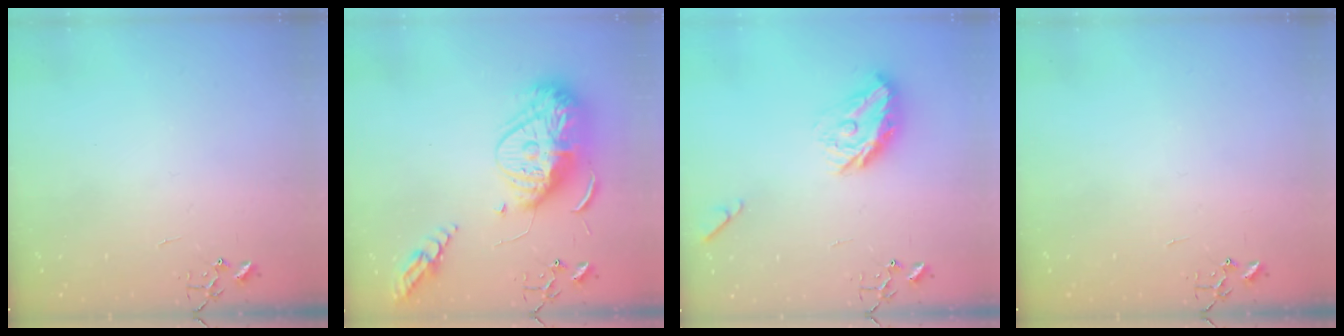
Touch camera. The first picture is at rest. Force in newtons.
{"total": 19.6, "press": 19.5, "slide": 1.9}
{"total": 13.5, "press": 13.4, "slide": 0.7}
{"total": 0.0}